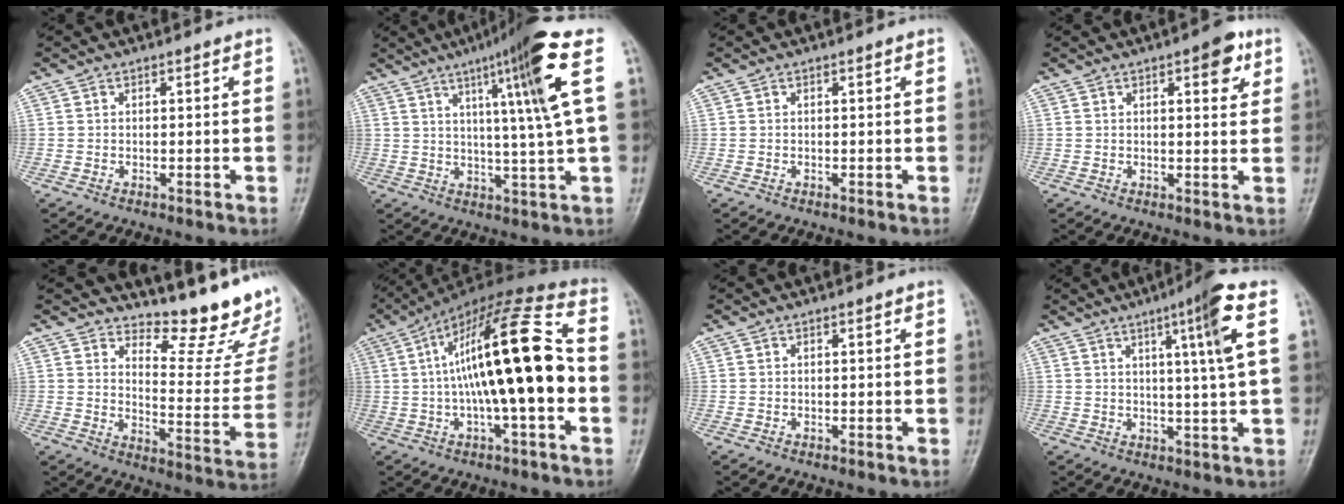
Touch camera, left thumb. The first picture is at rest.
{"total": 14.6, "force": [5.1, -0.6, 13.7], "torque": [-0.214, -0.010, 0.078]}
{"total": 0.0}
{"total": 5.1, "force": [2.4, 1.9, 4.0], "torque": [-0.039, -0.007, 0.026]}
{"total": 16.0, "force": [13.8, 4.1, 7.1], "torque": [-0.057, -0.143, 0.173]}
{"total": 22.4, "force": [-0.4, 6.0, 21.6], "torque": [-0.367, 0.044, -0.012]}
{"total": 0.0}
{"total": 9.0, "force": [3.0, -0.8, 8.5], "torque": [-0.136, -0.006, 0.046]}